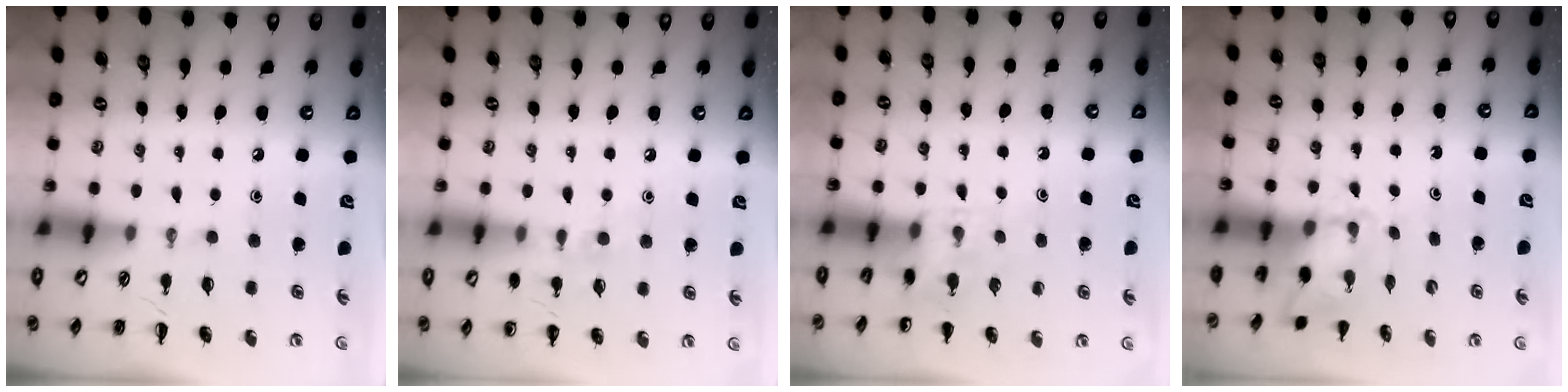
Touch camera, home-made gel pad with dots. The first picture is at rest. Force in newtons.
{"total": 6.5, "press": 6.4, "slide": 1.3}
{"total": 5.0, "press": 4.8, "slide": 1.4}
{"total": 2.2, "press": 2.1, "slide": 0.6}